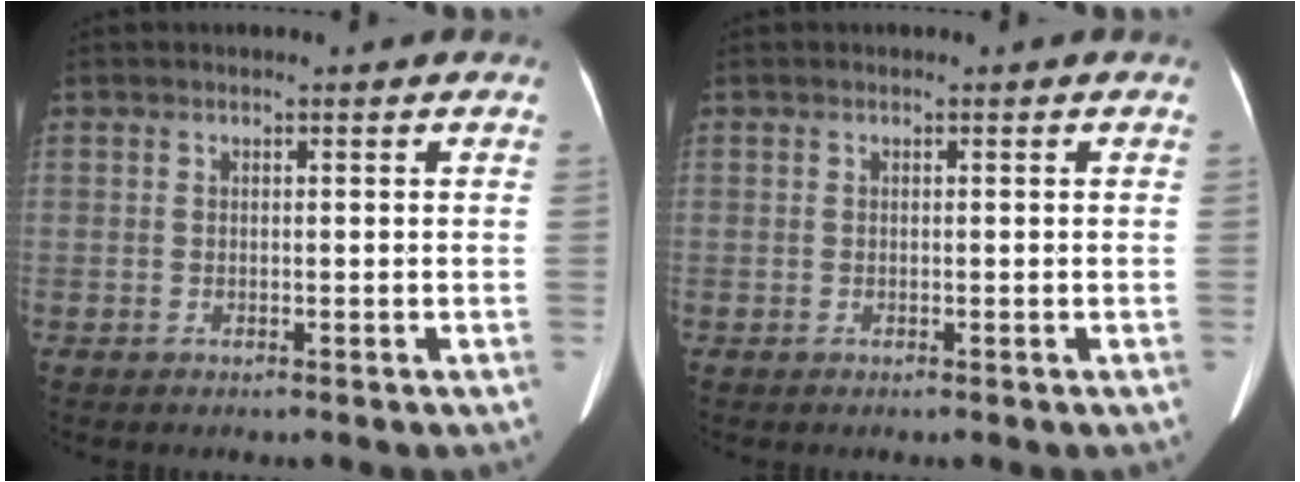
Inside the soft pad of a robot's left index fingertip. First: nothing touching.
{"total": 0.0}